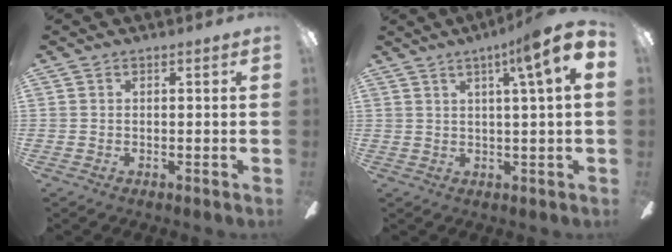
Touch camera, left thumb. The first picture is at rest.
{"total": 9.4, "force": [4.6, 0.2, 8.2], "torque": [-0.123, -0.020, 0.065]}